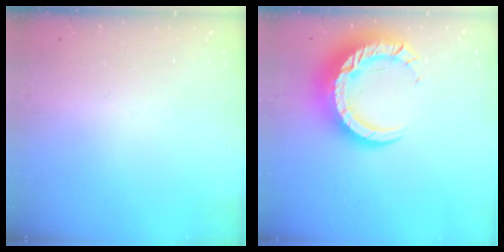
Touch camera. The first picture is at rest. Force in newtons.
{"total": 15.7, "press": 15.6, "slide": 1.4}